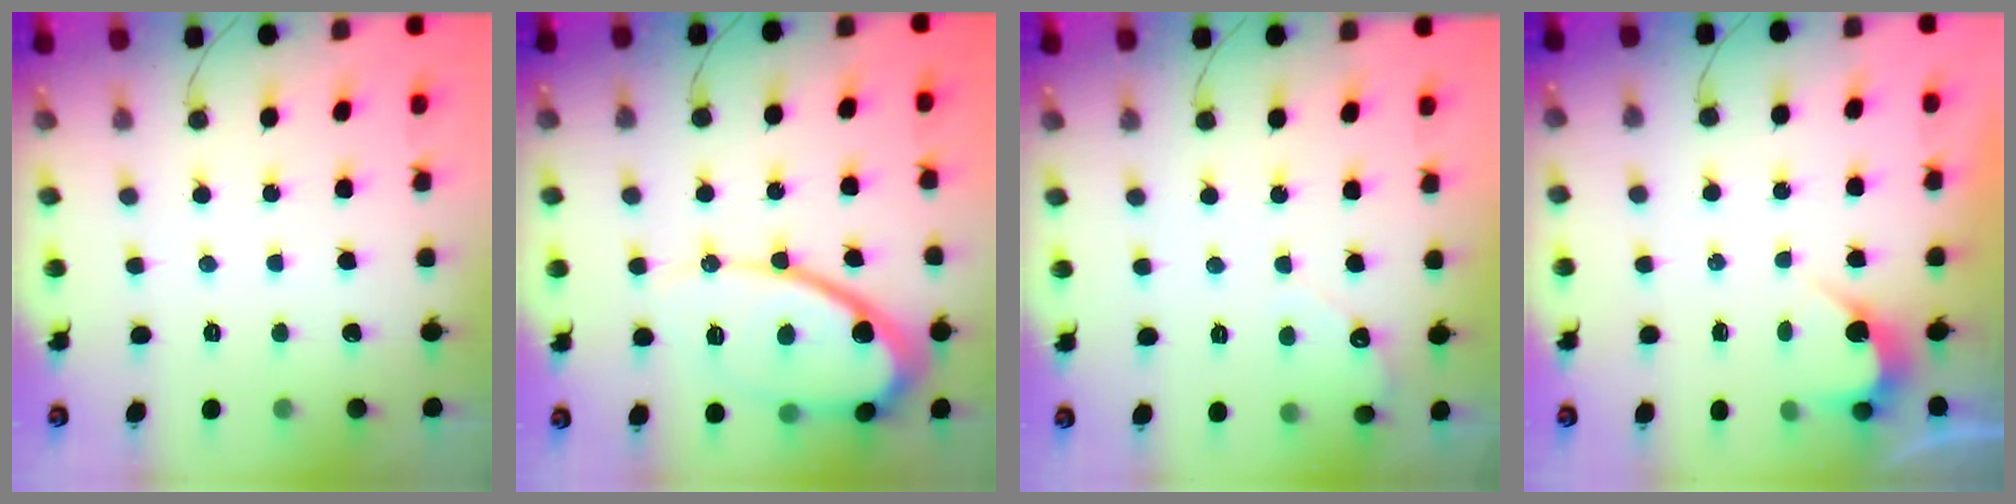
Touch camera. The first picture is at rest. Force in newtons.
{"total": 14.1, "press": 14.0, "slide": 1.7}
{"total": 2.6, "press": 2.6, "slide": 0.2}
{"total": 2.5, "press": 2.5, "slide": 0.2}